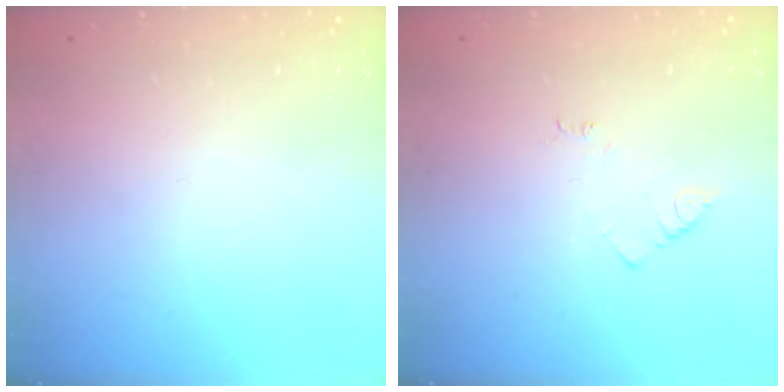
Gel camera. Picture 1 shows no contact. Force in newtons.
{"total": 2.7, "press": 2.7, "slide": 0.4}